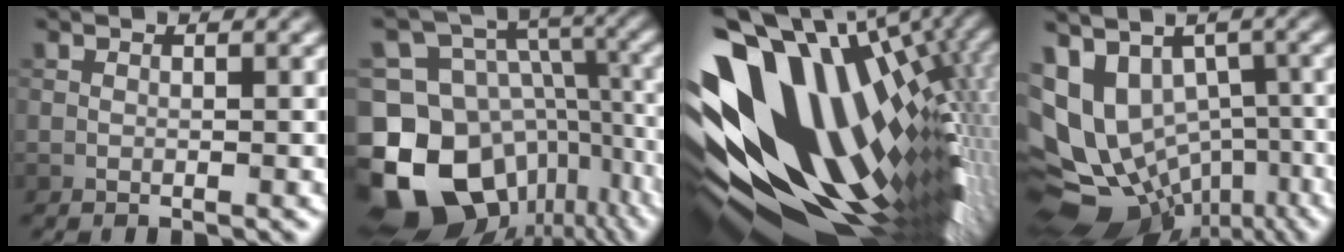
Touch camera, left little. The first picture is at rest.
{"total": 16.7, "force": [-8.1, 12.6, 7.4], "torque": [-0.175, -0.014, -0.118]}
{"total": 18.6, "force": [-0.2, 10.0, 15.7], "torque": [-0.283, -0.028, -0.003]}
{"total": 12.6, "force": [-0.5, 9.5, 8.3], "torque": [-0.162, -0.014, 0.043]}